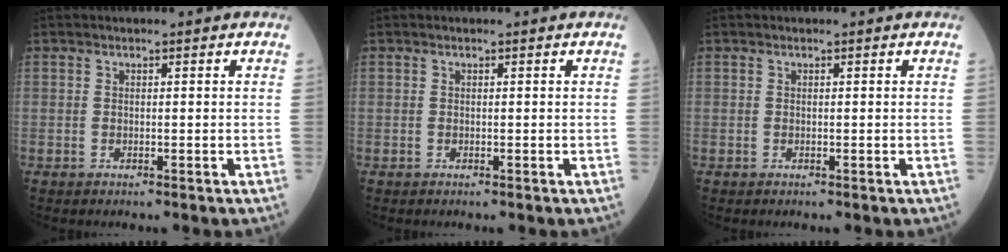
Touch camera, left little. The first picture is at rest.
{"total": 0.0}
{"total": 0.0}